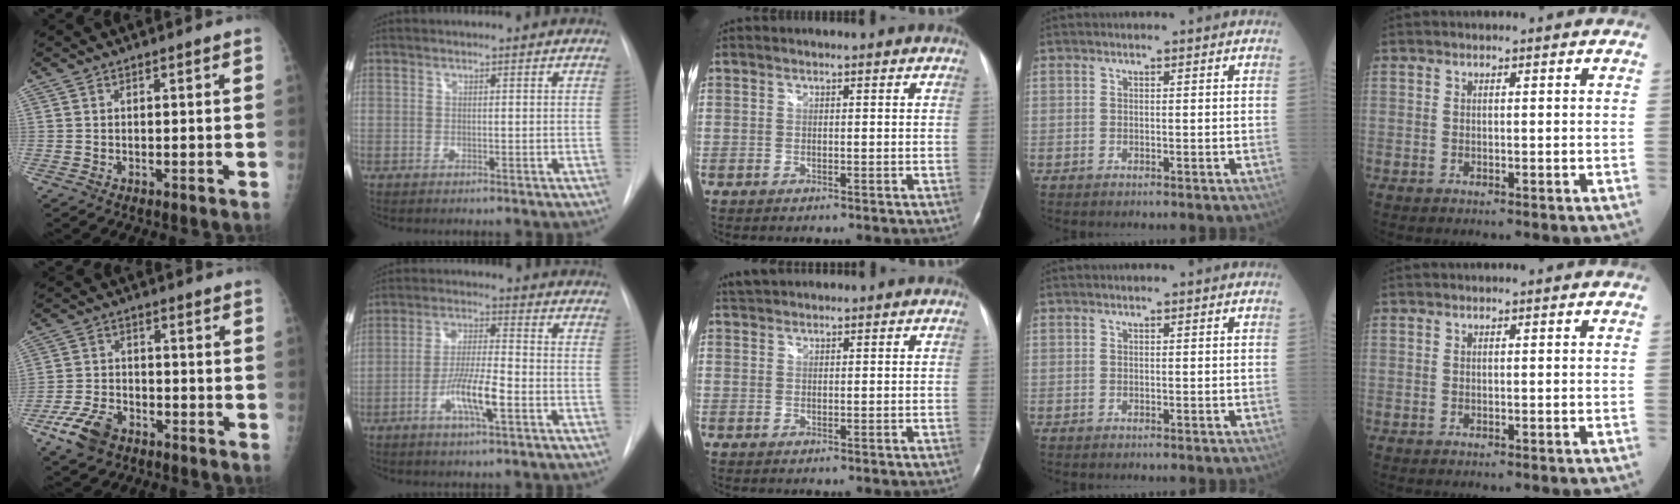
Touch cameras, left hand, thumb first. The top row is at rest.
{"thumb": {"total": 8.1, "force": [-4.9, 4.8, 4.3], "torque": [-0.085, 0.017, -0.089]}, "index": {"total": 7.9, "force": [-3.2, 1.0, 7.1], "torque": [-0.139, -0.003, -0.061]}, "middle": {"total": 2.6, "force": [2.5, 0.7, 0.5], "torque": [-0.012, 0.024, 0.045]}}